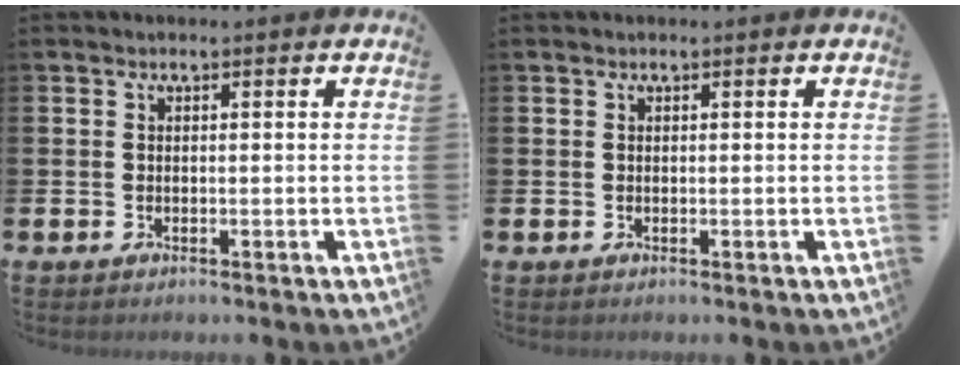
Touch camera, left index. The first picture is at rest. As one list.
[{"total": 0.0}]